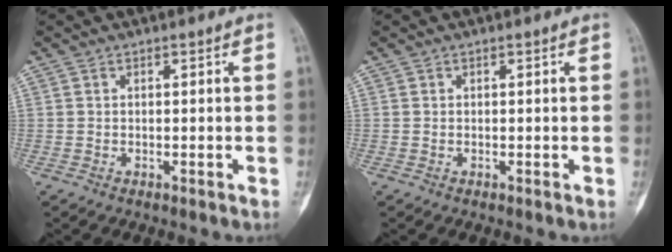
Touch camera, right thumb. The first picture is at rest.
{"total": 0.0}